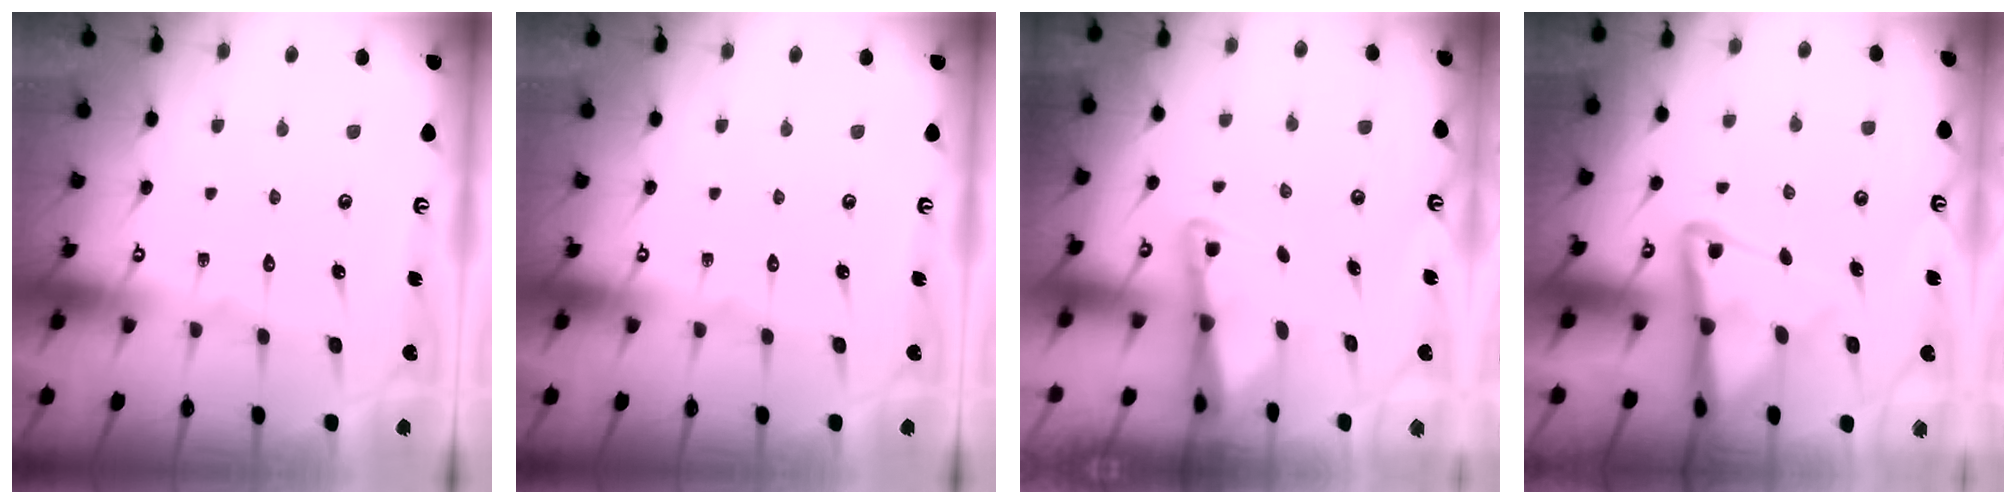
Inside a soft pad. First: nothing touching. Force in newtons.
{"total": 0.0}
{"total": 2.3, "press": 2.3, "slide": 0.3}
{"total": 7.6, "press": 7.6, "slide": 0.8}